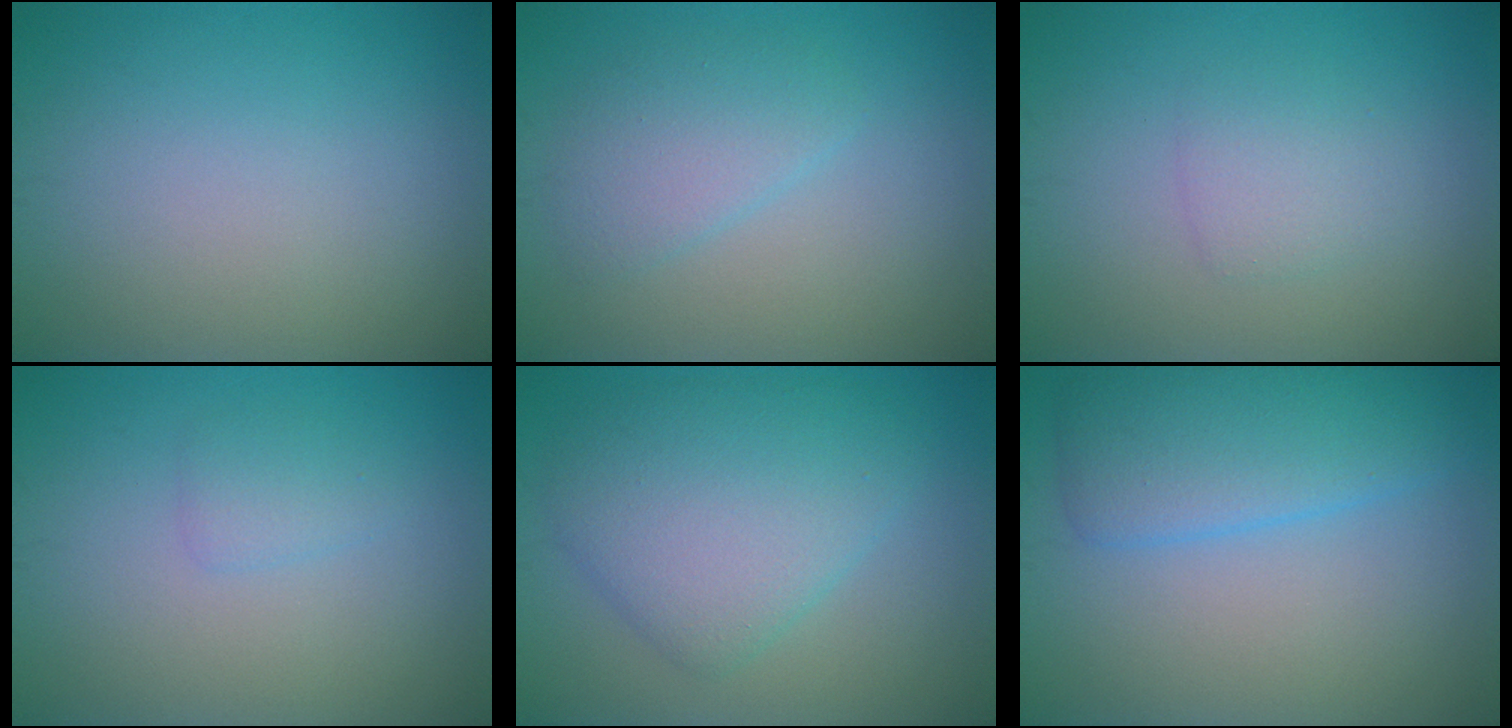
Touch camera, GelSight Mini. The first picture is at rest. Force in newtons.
{"total": 2.8, "press": 2.7, "slide": 0.2}
{"total": 1.8, "press": 1.8, "slide": 0.2}
{"total": 1.2, "press": 1.2, "slide": 0.1}
{"total": 6.3, "press": 6.3, "slide": 0.1}
{"total": 5.0, "press": 5.0, "slide": 0.3}